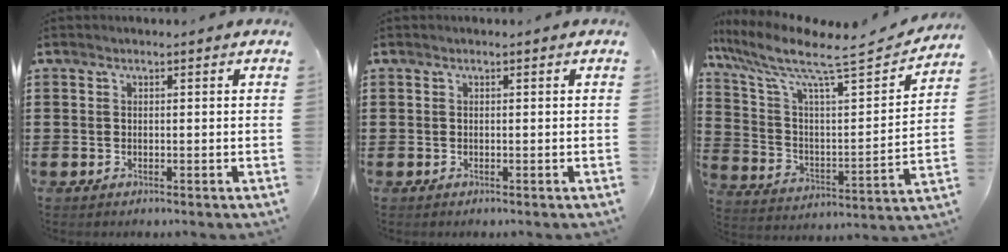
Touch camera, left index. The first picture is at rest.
{"total": 0.0}
{"total": 9.7, "force": [7.4, 1.4, 6.1], "torque": [-0.147, -0.052, 0.116]}